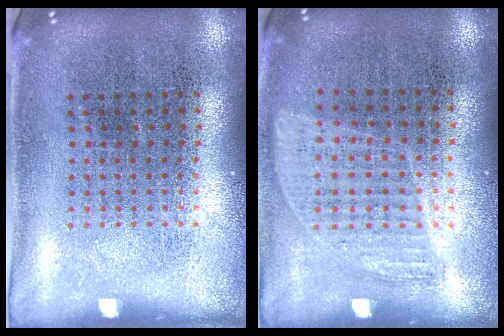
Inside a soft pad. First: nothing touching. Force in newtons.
{"total": 0.9, "press": 0.8, "slide": 0.4}